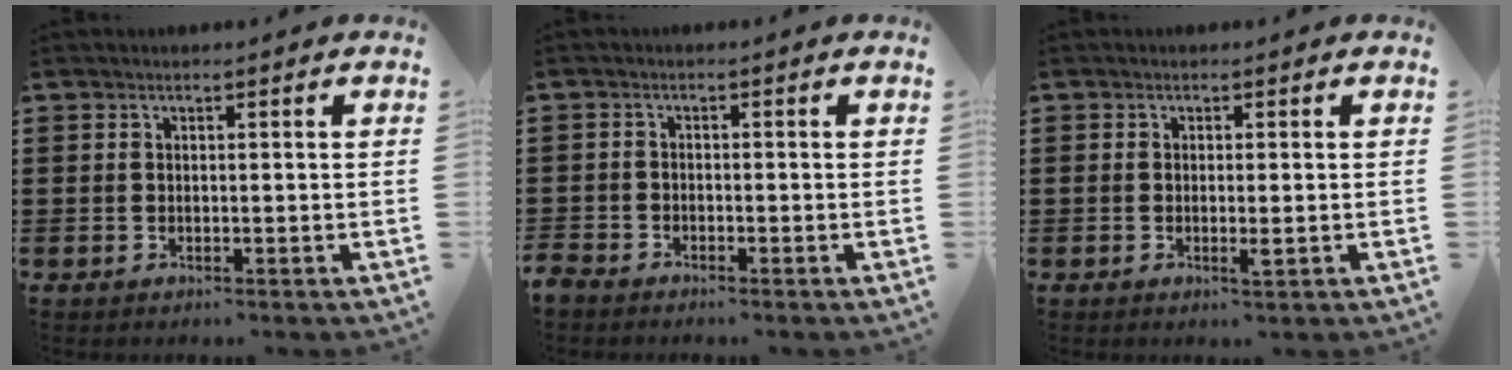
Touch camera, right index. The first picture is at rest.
{"total": 1.9, "force": [-1.8, 0.5, 0.0], "torque": [-0.013, -0.002, -0.044]}
{"total": 1.8, "force": [-0.5, 0.2, 1.7], "torque": [-0.037, -0.006, -0.010]}